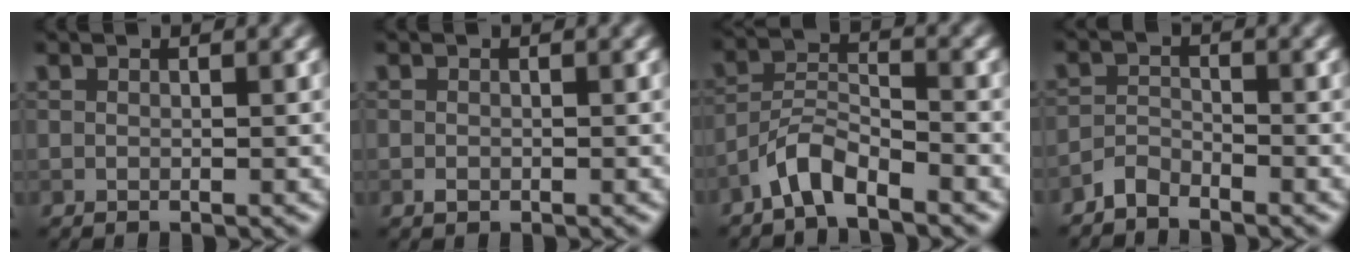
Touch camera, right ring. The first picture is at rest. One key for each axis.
{"total": 0.6, "fx": -0.3, "fy": 0.5, "fz": 0.3, "tx": -0.002, "ty": -0.003, "tz": -0.005}
{"total": 3.9, "fx": -3.0, "fy": 0.9, "fz": 2.2, "tx": -0.041, "ty": 0.013, "tz": -0.066}
{"total": 1.8, "fx": -1.7, "fy": 0.4, "fz": 0.3, "tx": -0.004, "ty": 0.008, "tz": -0.037}